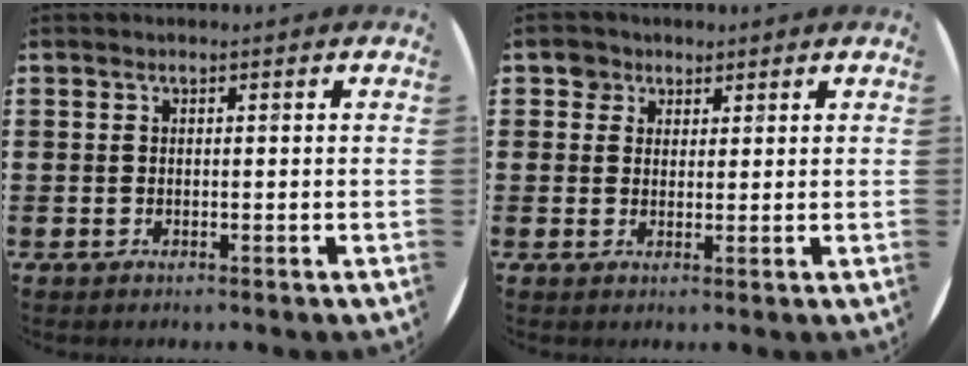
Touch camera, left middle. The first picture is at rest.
{"total": 2.7, "force": [1.9, 2.0, 0.2], "torque": [0.005, 0.003, 0.033]}